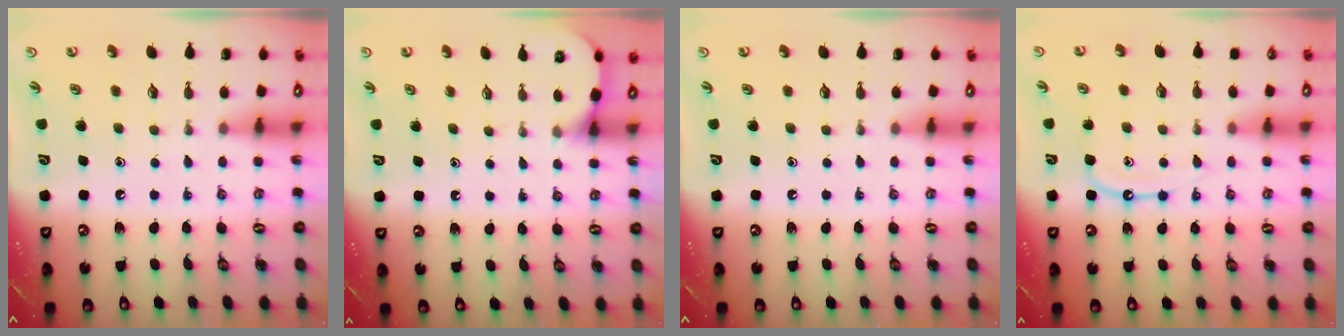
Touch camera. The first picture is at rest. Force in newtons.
{"total": 3.5, "press": 3.4, "slide": 0.3}
{"total": 0.0}
{"total": 9.8, "press": 9.7, "slide": 1.0}